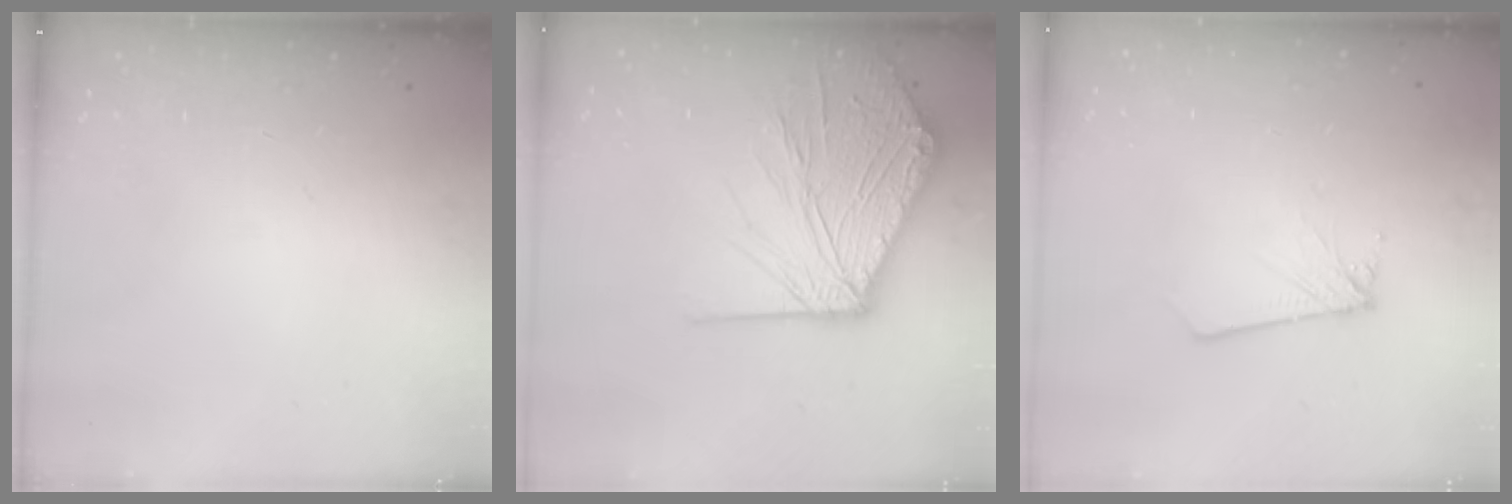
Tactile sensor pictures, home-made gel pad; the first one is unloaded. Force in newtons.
{"total": 15.2, "press": 15.1, "slide": 1.4}
{"total": 2.0, "press": 2.0, "slide": 0.1}